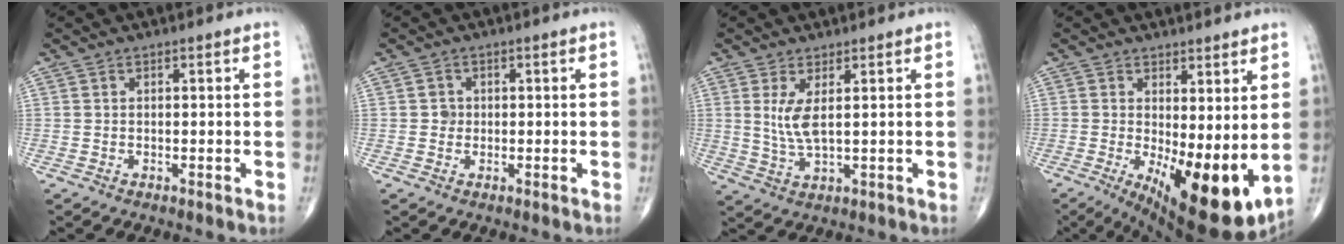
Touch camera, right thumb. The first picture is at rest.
{"total": 1.5, "force": [0.0, 1.5, 0.5], "torque": [0.001, 0.004, -0.002]}
{"total": 4.8, "force": [1.3, 1.4, 4.5], "torque": [-0.099, -0.017, 0.033]}
{"total": 15.1, "force": [-1.1, 5.8, 14.0], "torque": [-0.208, -0.038, 0.004]}